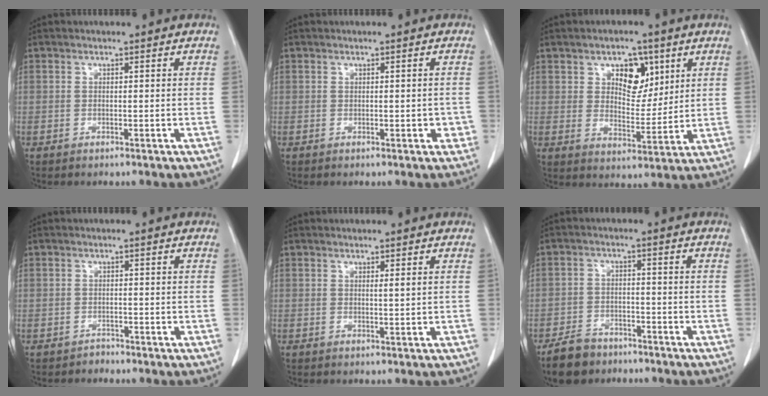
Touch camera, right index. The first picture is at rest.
{"total": 1.4, "force": [-0.4, 0.8, 1.1], "torque": [-0.007, 0.006, 0.001]}
{"total": 7.6, "force": [3.5, 4.4, 5.1], "torque": [-0.074, 0.008, 0.061]}
{"total": 1.2, "force": [-1.0, 0.6, -0.4], "torque": [0.007, 0.001, -0.022]}
{"total": 0.7, "force": [0.4, -0.1, 0.6], "torque": [-0.011, -0.002, 0.006]}
{"total": 6.2, "force": [-4.7, 3.5, 1.8], "torque": [-0.044, 0.000, -0.083]}